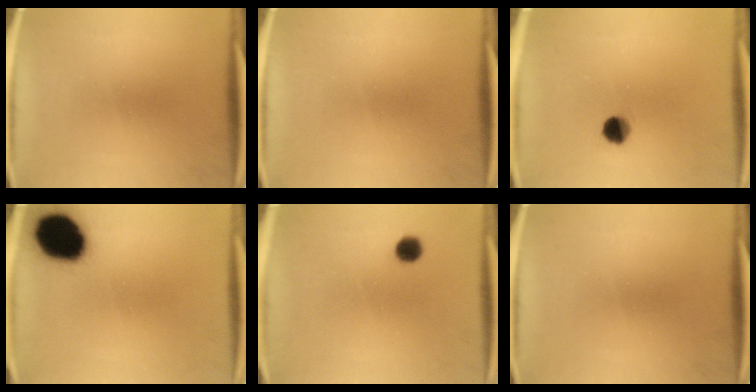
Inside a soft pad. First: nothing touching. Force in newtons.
{"total": 0.0}
{"total": 4.5}
{"total": 17.2}
{"total": 3.1}
{"total": 0.0}